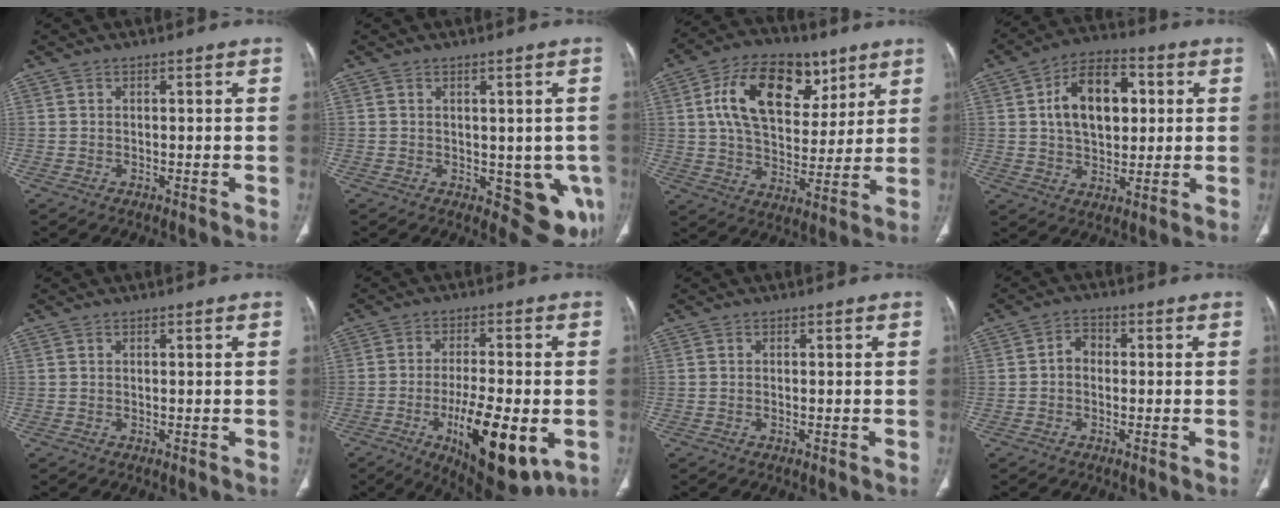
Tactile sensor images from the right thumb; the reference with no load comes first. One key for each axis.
{"total": 8.3, "fx": -1.6, "fy": 4.6, "fz": 6.7, "tx": -0.031, "ty": -0.010, "tz": -0.008}
{"total": 19.5, "fx": 7.6, "fy": 12.2, "fz": 13.2, "tx": -0.192, "ty": -0.013, "tz": 0.128}
{"total": 14.5, "fx": 2.9, "fy": 9.1, "fz": 10.9, "tx": -0.151, "ty": 0.009, "tz": 0.043}
{"total": 0.0}
{"total": 16.5, "fx": -5.3, "fy": 6.0, "fz": 14.5, "tx": -0.211, "ty": -0.002, "tz": -0.071}
{"total": 0.0}
{"total": 3.2, "fx": -0.4, "fy": 2.5, "fz": 1.9, "tx": -0.020, "ty": 0.014, "tz": -0.016}